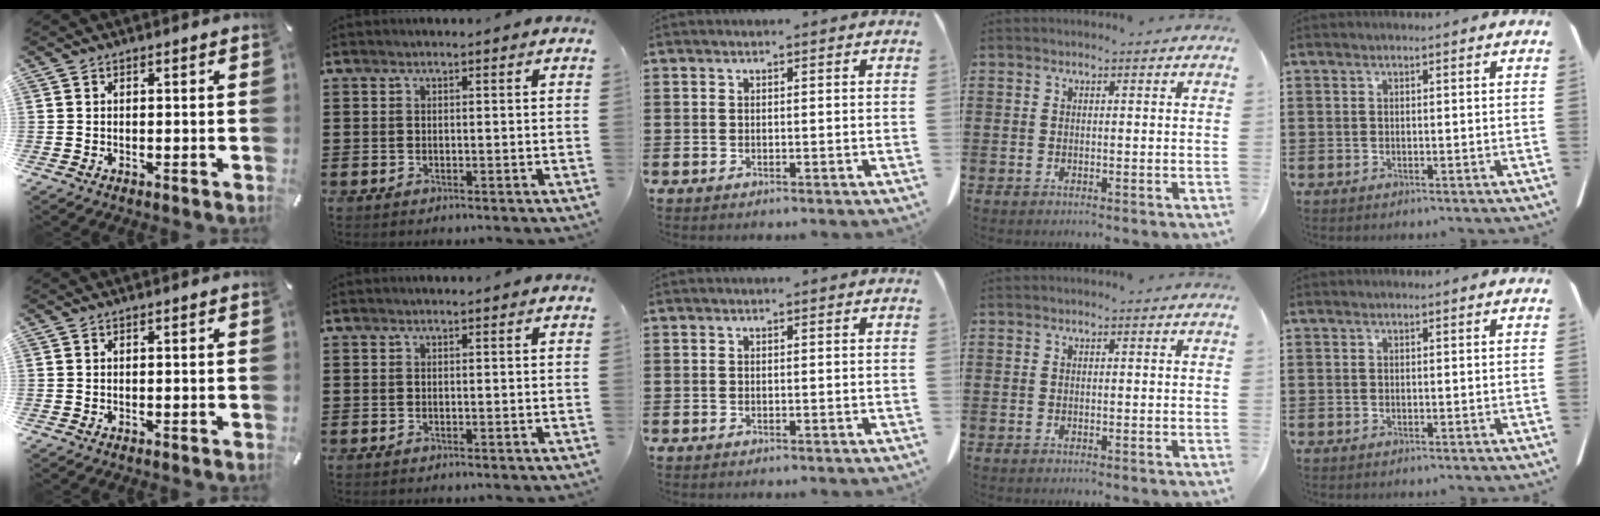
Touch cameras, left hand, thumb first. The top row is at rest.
{}